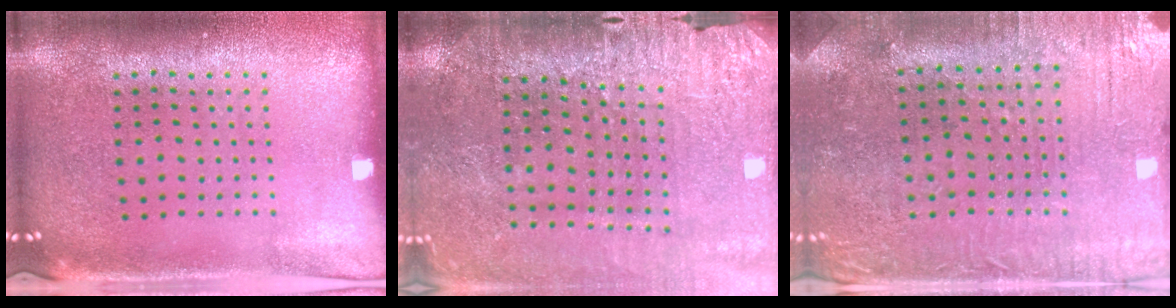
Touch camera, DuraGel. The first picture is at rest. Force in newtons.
{"total": 3.0, "press": 3.0, "slide": 0.2}
{"total": 1.0, "press": 0.9, "slide": 0.4}